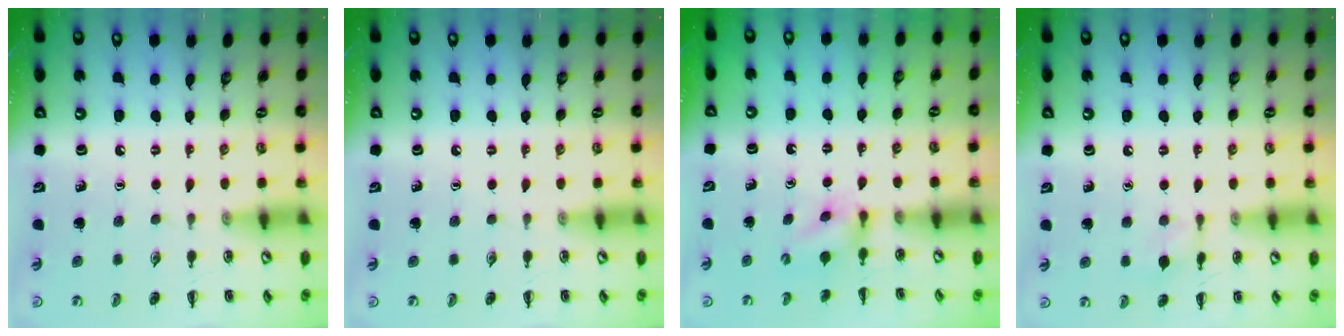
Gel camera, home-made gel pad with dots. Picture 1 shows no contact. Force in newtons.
{"total": 0.0}
{"total": 3.8, "press": 3.6, "slide": 1.2}
{"total": 5.5, "press": 5.3, "slide": 1.4}